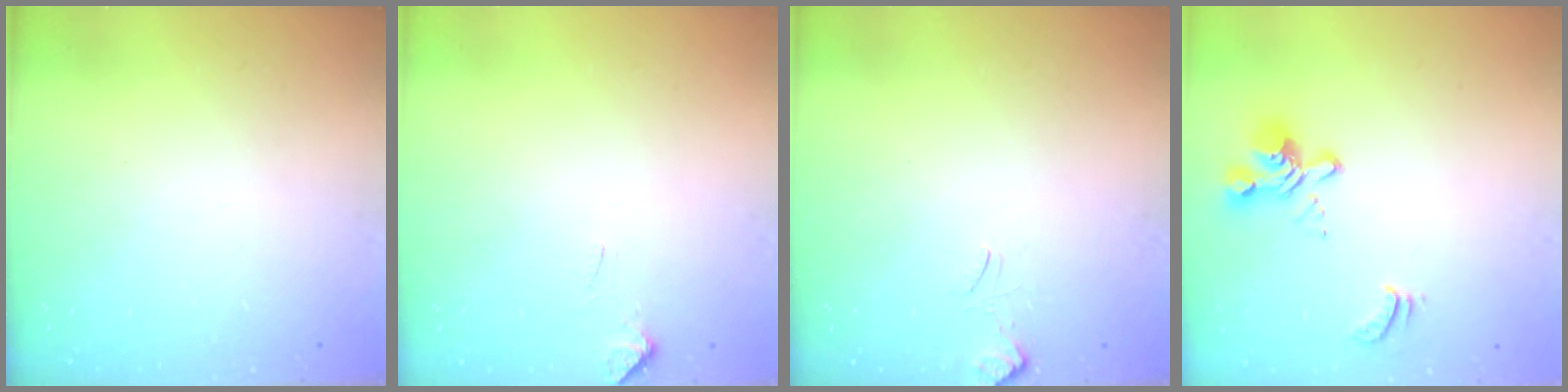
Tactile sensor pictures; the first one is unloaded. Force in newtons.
{"total": 3.6, "press": 3.5, "slide": 0.5}
{"total": 2.6, "press": 2.5, "slide": 0.8}
{"total": 4.0, "press": 3.7, "slide": 1.6}